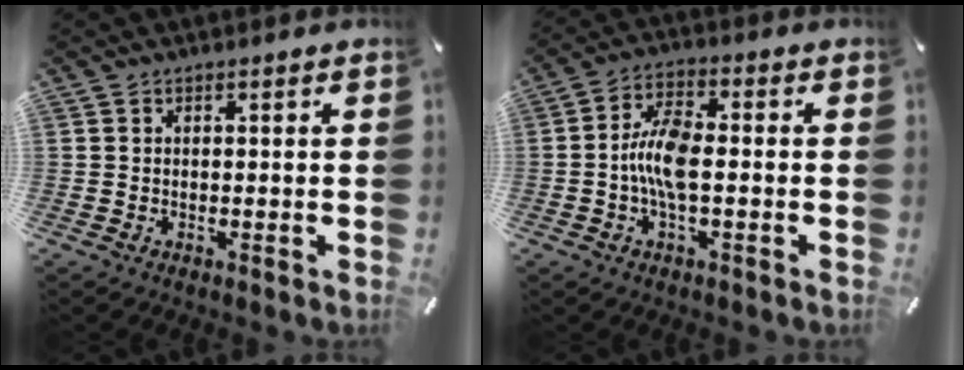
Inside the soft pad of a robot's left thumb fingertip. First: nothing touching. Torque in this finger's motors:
{"motor_torque": [0.97, 1.90, 0.82, 0.08, 0.08]}